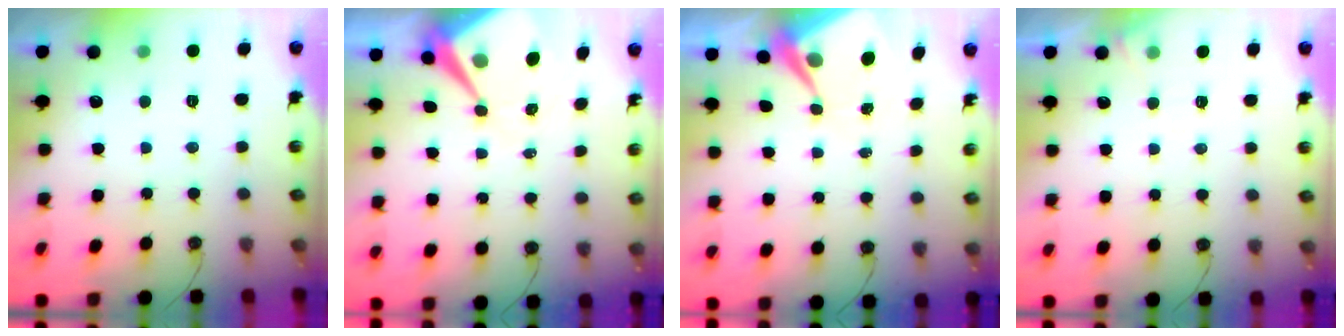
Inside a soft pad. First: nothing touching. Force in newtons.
{"total": 9.1, "press": 9.1, "slide": 0.7}
{"total": 7.0, "press": 7.0, "slide": 0.5}
{"total": 6.1, "press": 6.1, "slide": 0.8}